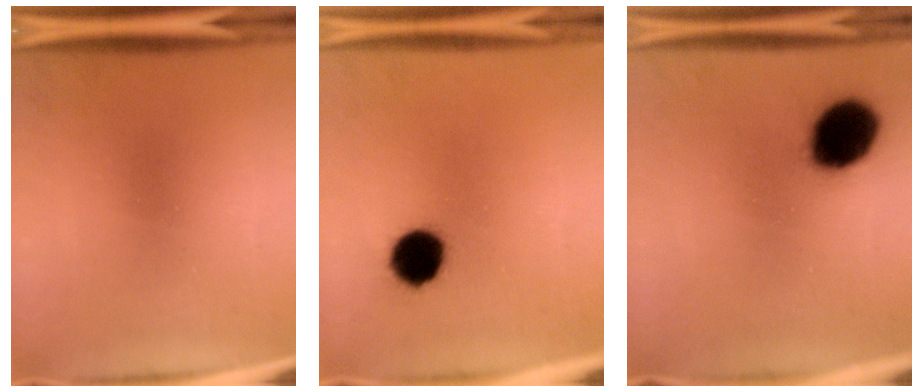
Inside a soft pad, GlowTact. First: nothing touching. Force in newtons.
{"total": 9.7}
{"total": 16.4}